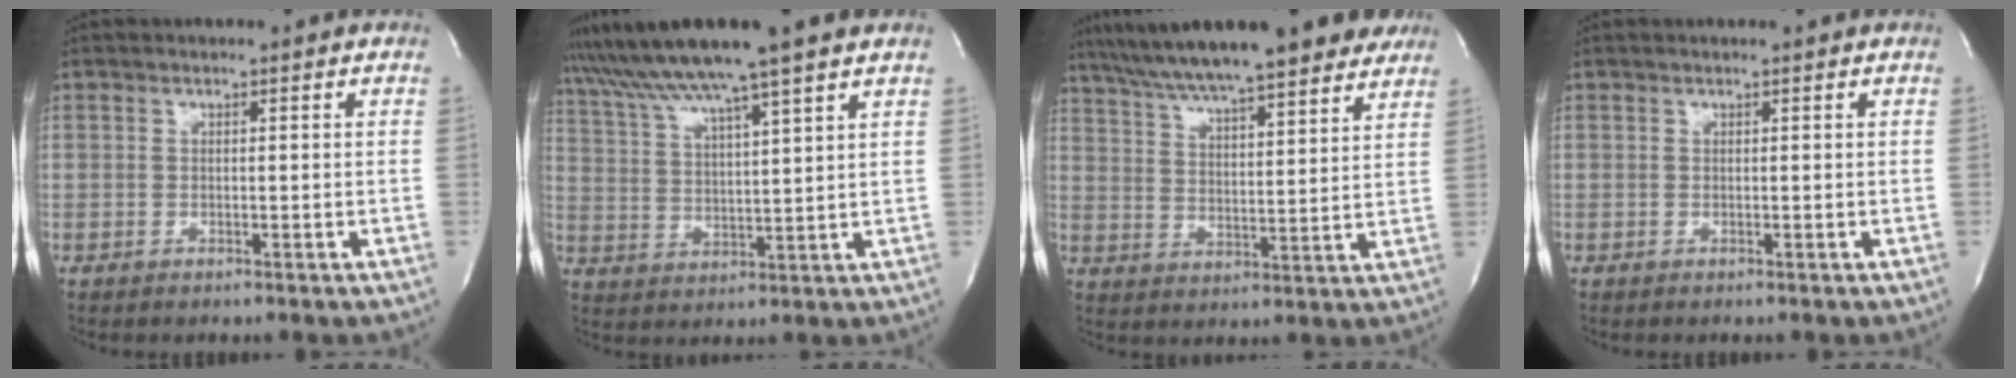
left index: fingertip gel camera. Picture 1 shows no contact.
{"total": 13.2, "force": [10.6, -1.3, 7.6], "torque": [-0.142, 0.020, 0.174]}
{"total": 21.9, "force": [18.1, 3.2, 11.9], "torque": [-0.197, 0.032, 0.258]}
{"total": 0.8, "force": [0.7, -0.1, 0.2], "torque": [-0.008, 0.005, 0.009]}